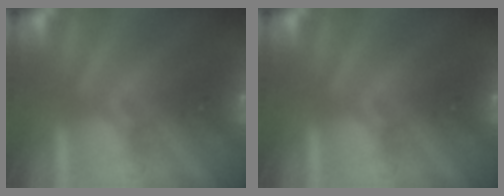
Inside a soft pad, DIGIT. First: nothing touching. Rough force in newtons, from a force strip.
{"total": 0.0}